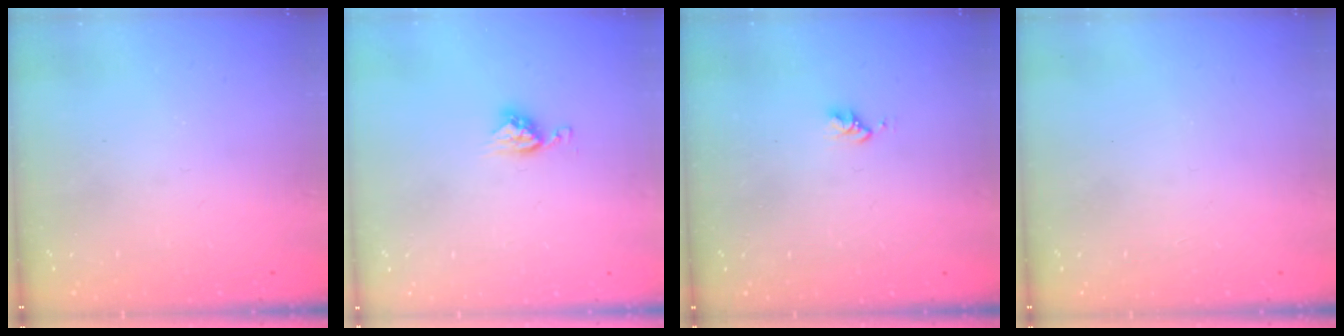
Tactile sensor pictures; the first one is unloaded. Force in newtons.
{"total": 5.3, "press": 5.3, "slide": 0.1}
{"total": 2.6, "press": 2.6, "slide": 0.4}
{"total": 0.0}